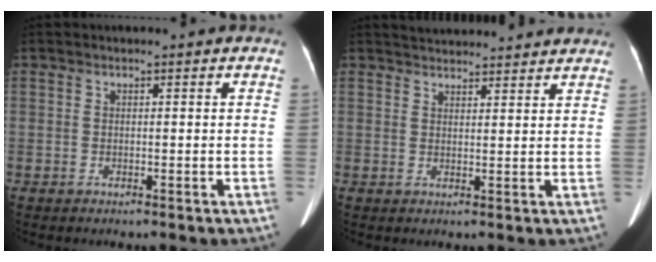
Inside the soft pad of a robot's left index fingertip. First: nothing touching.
{"total": 10.6, "force": [10.1, 1.6, 2.9], "torque": [-0.036, 0.028, 0.124]}